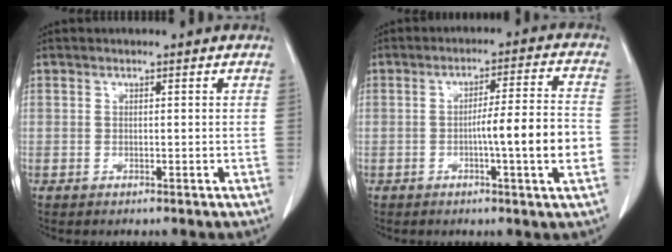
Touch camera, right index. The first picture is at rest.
{"total": 9.6, "force": [-2.2, -0.5, 9.3], "torque": [-0.141, 0.005, -0.036]}